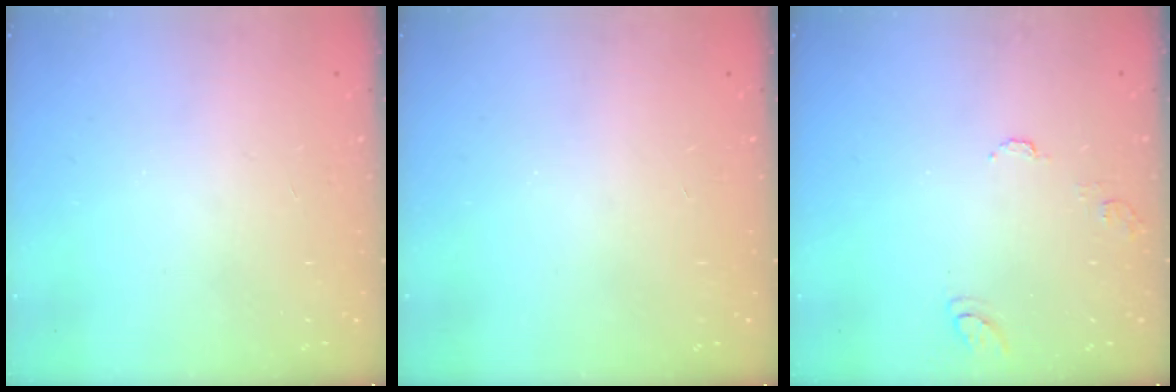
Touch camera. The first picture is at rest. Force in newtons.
{"total": 0.0}
{"total": 8.4, "press": 8.3, "slide": 0.6}